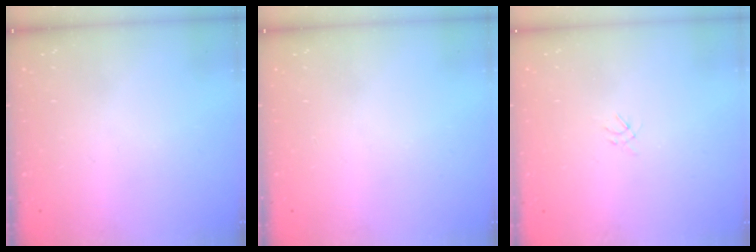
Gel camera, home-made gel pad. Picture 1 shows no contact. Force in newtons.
{"total": 0.0}
{"total": 1.2, "press": 1.1, "slide": 0.5}